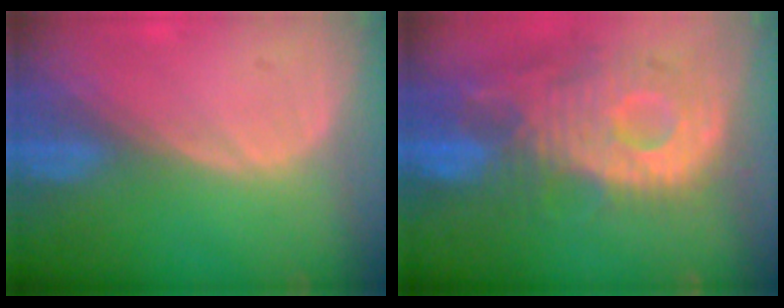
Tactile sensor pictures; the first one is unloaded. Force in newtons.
{"total": 12.3, "press": 10.8, "slide": 5.9}